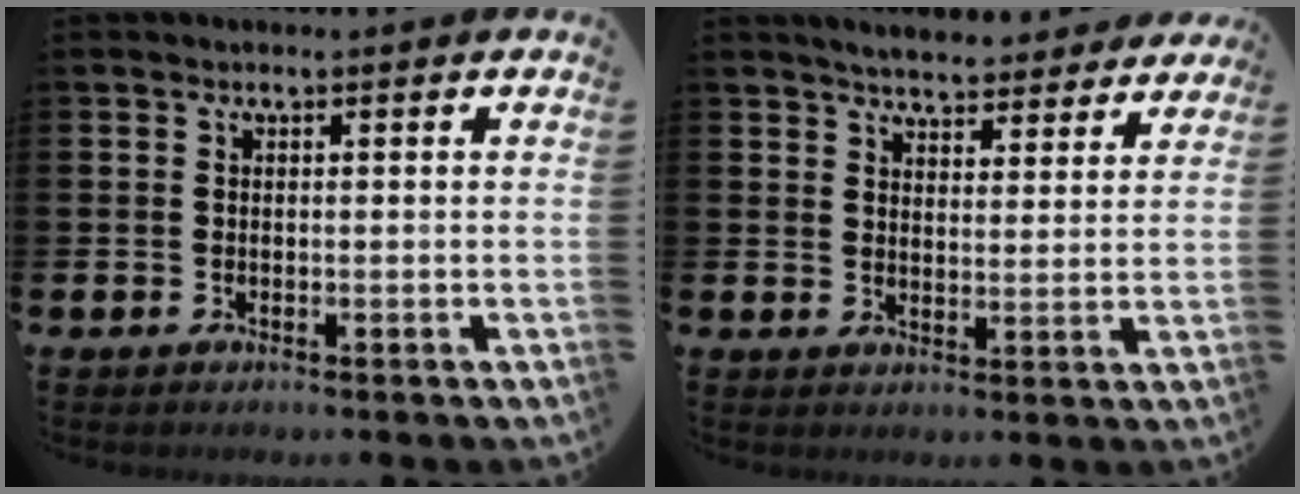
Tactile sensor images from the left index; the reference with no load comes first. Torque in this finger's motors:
{"motor_torque": [0.16, -0.72, 0.73, 0.14]}